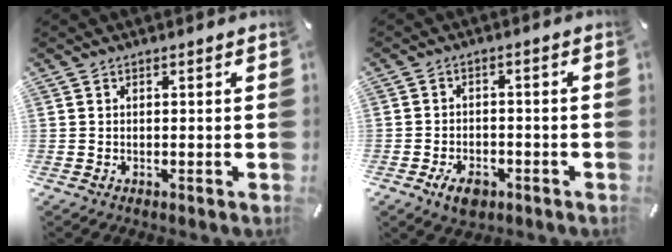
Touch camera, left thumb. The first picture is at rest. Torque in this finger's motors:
{"motor_torque": [0.09, 0.22, 0.01, 0.07, 0.02]}